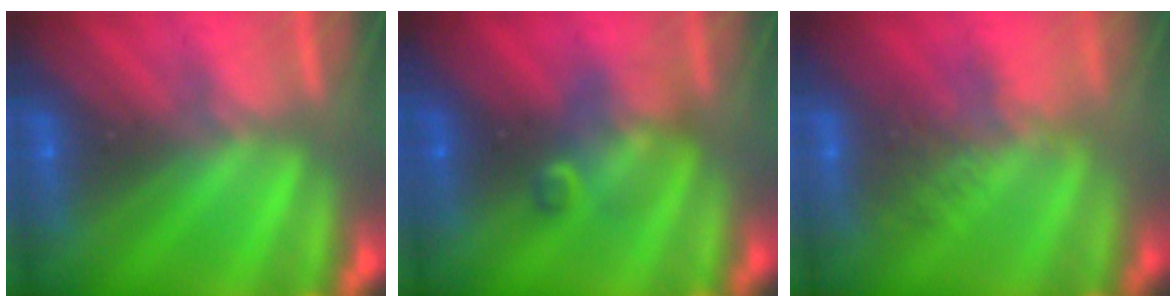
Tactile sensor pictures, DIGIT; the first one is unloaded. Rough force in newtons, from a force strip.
{"total": 2.3}
{"total": 2.4}